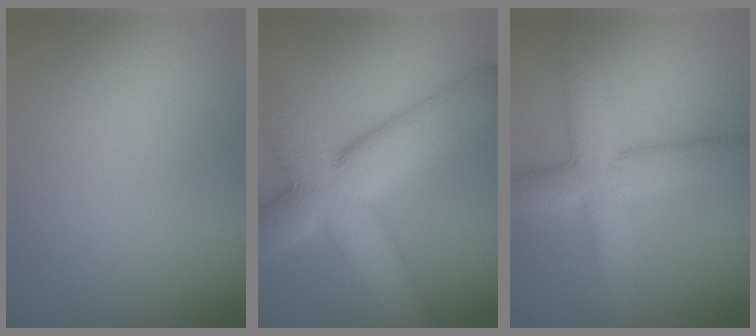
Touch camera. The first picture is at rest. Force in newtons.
{"total": 11.1, "press": 11.1, "slide": 0.8}
{"total": 5.6, "press": 5.5, "slide": 0.3}